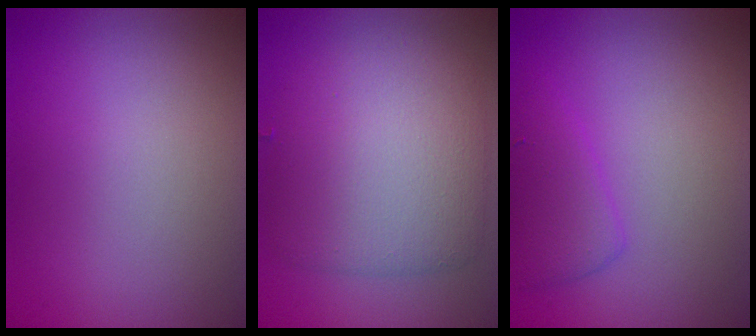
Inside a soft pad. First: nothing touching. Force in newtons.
{"total": 6.7, "press": 6.7, "slide": 0.2}
{"total": 2.6, "press": 2.6, "slide": 0.2}